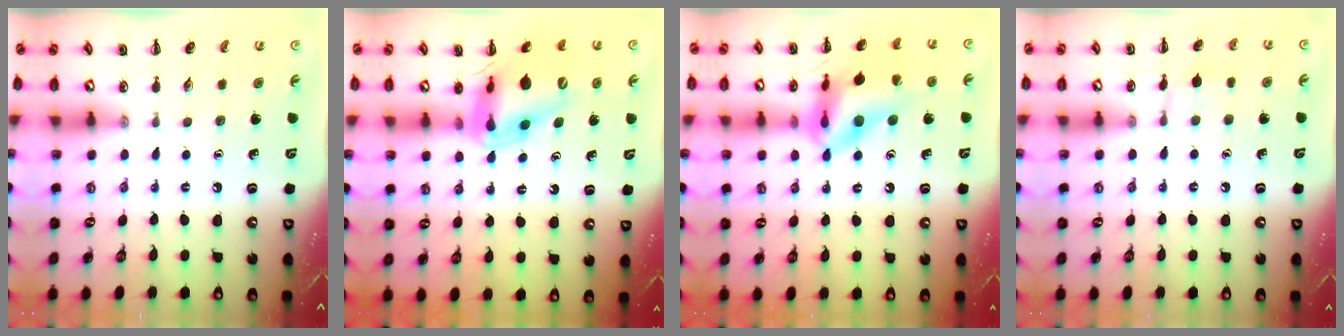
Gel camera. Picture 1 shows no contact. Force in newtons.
{"total": 14.3, "press": 13.8, "slide": 3.6}
{"total": 16.1, "press": 15.8, "slide": 3.1}
{"total": 6.3, "press": 6.0, "slide": 2.1}